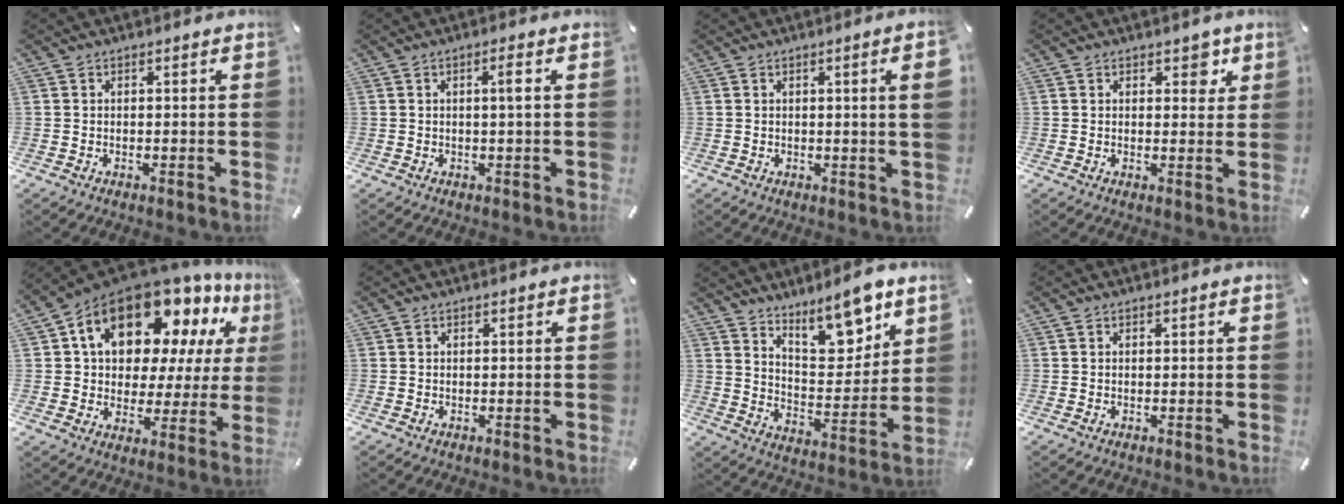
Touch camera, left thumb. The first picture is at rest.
{"total": 2.7, "force": [0.4, 0.1, 2.7], "torque": [-0.052, 0.003, 0.003]}
{"total": 4.2, "force": [0.6, 0.1, 4.2], "torque": [-0.067, -0.008, 0.007]}
{"total": 2.6, "force": [1.4, 1.7, 1.5], "torque": [-0.001, -0.006, 0.016]}
{"total": 19.8, "force": [11.2, 12.1, 11.0], "torque": [-0.198, -0.064, 0.198]}
{"total": 0.0}
{"total": 13.2, "force": [10.4, 5.3, 6.2], "torque": [-0.066, -0.080, 0.180]}
{"total": 0.0}